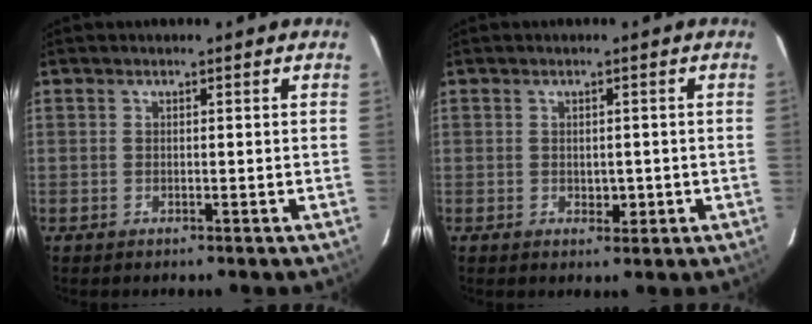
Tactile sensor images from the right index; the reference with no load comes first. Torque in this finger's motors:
{"motor_torque": [-0.08, 0.05, -0.03, 0.00]}